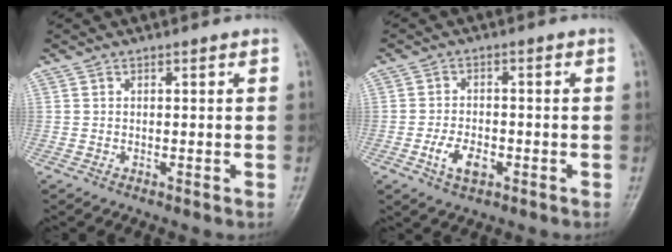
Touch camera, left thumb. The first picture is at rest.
{"total": 5.3, "force": [-2.2, 3.0, 3.8], "torque": [-0.067, 0.011, -0.041]}